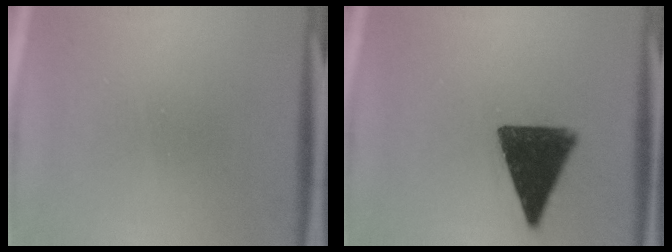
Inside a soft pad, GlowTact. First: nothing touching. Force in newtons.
{"total": 13.0}